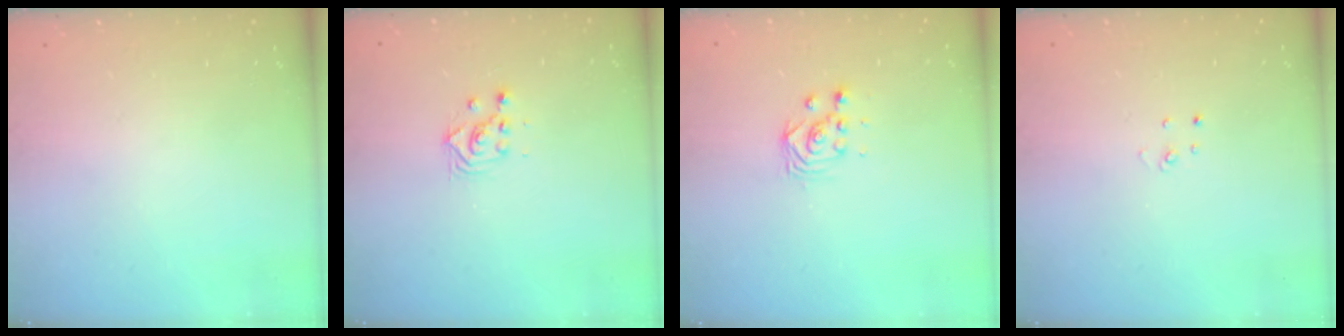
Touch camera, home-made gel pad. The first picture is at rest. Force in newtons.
{"total": 2.8, "press": 2.8, "slide": 0.2}
{"total": 3.0, "press": 2.9, "slide": 0.3}
{"total": 2.7, "press": 2.7, "slide": 0.3}